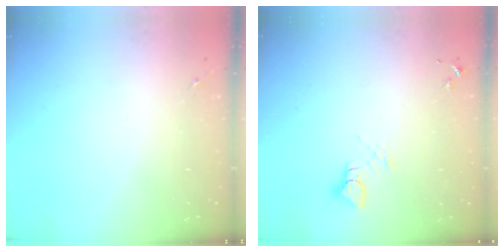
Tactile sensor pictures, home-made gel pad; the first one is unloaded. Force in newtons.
{"total": 3.4, "press": 3.4, "slide": 0.2}